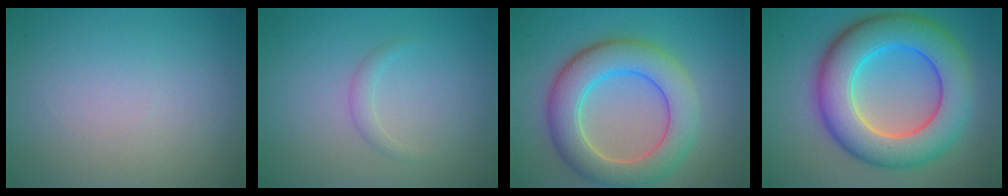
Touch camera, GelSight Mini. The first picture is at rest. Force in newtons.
{"total": 1.1, "press": 1.1, "slide": 0.1}
{"total": 7.7, "press": 7.7, "slide": 0.4}
{"total": 10.9, "press": 10.8, "slide": 0.6}